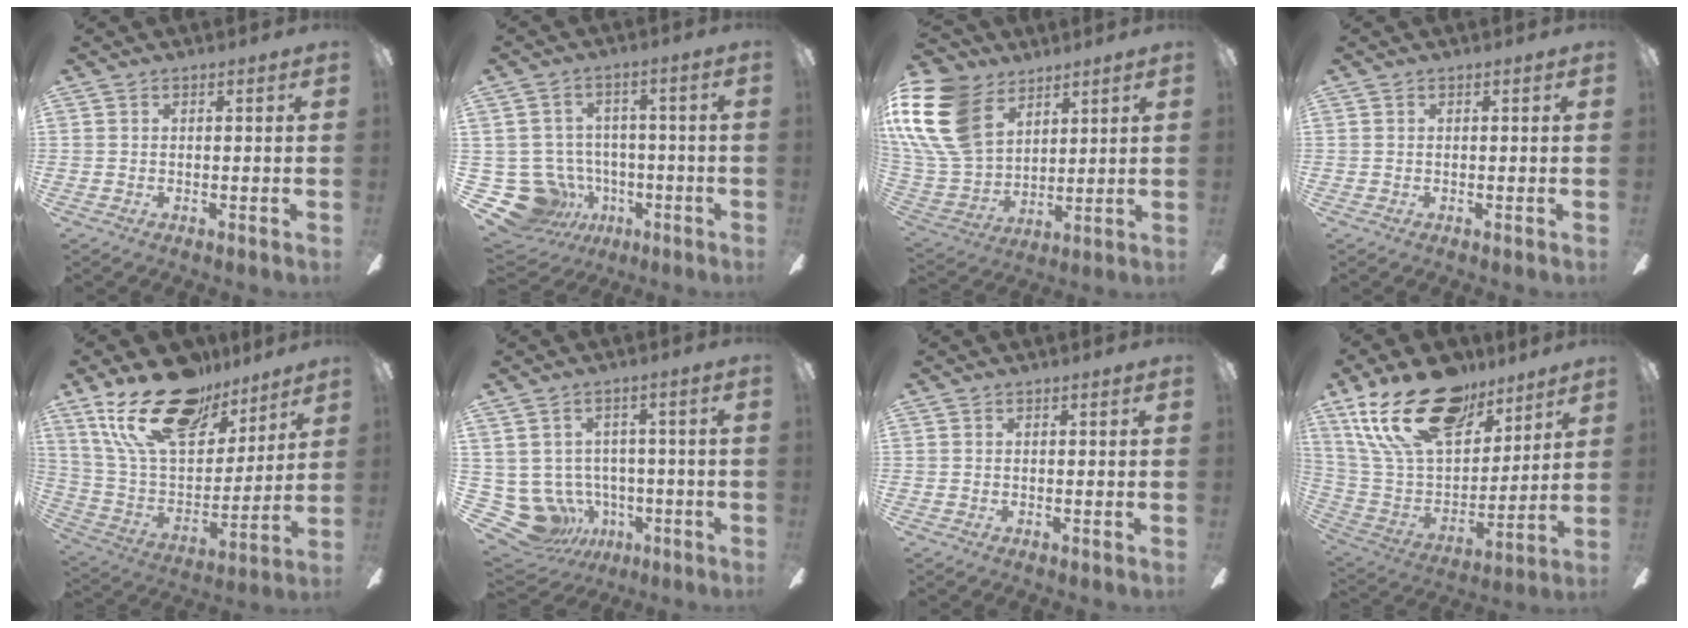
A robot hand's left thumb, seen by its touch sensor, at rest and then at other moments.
{"total": 12.8, "force": [-4.1, 11.6, 3.7], "torque": [-0.120, 0.024, -0.055]}
{"total": 22.4, "force": [10.4, 15.2, 12.8], "torque": [-0.309, -0.042, 0.188]}
{"total": 0.0}
{"total": 23.4, "force": [15.9, 11.5, 12.6], "torque": [-0.236, -0.093, 0.287]}
{"total": 10.3, "force": [-2.4, 9.6, 3.1], "torque": [-0.110, 0.005, -0.030]}
{"total": 0.0}
{"total": 25.7, "force": [16.7, 13.5, 14.2], "torque": [-0.259, -0.093, 0.301]}